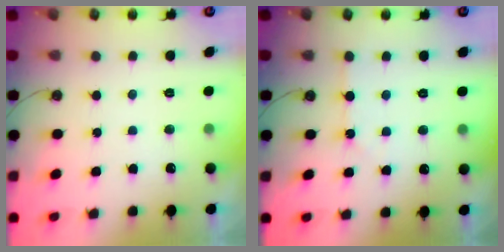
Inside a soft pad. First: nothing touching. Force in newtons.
{"total": 2.2, "press": 2.1, "slide": 0.3}